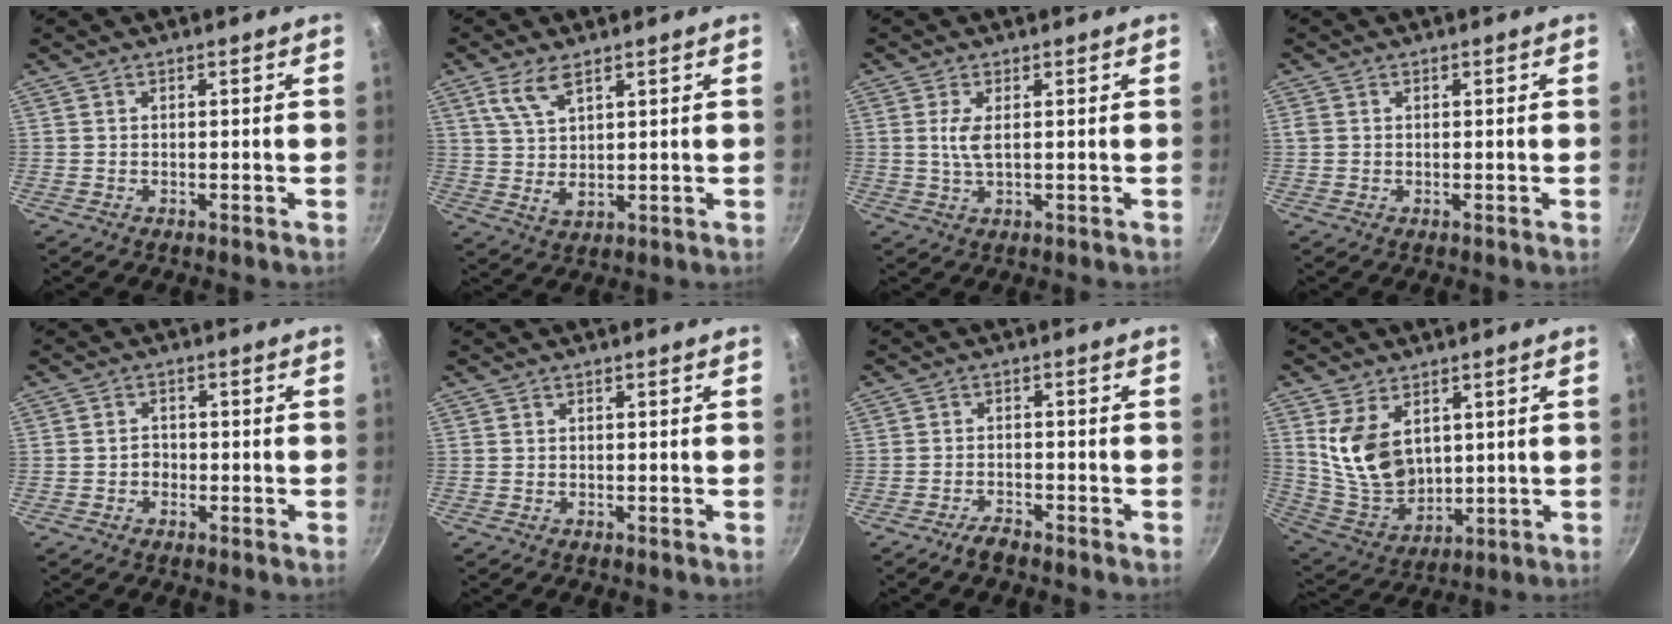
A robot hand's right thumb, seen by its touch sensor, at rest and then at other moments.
{"total": 6.9, "force": [3.8, 2.9, 5.0], "torque": [-0.090, -0.021, 0.080]}
{"total": 3.3, "force": [0.6, 1.2, 3.0], "torque": [-0.066, -0.003, 0.013]}
{"total": 1.2, "force": [0.3, 1.1, 0.5], "torque": [-0.011, 0.003, 0.005]}
{"total": 2.1, "force": [-0.7, 1.8, 0.8], "torque": [0.001, 0.010, -0.014]}
{"total": 0.0}
{"total": 2.9, "force": [-2.5, 0.8, 1.3], "torque": [-0.022, 0.021, -0.045]}
{"total": 12.8, "force": [4.2, 8.4, 8.7], "torque": [-0.140, -0.042, 0.099]}